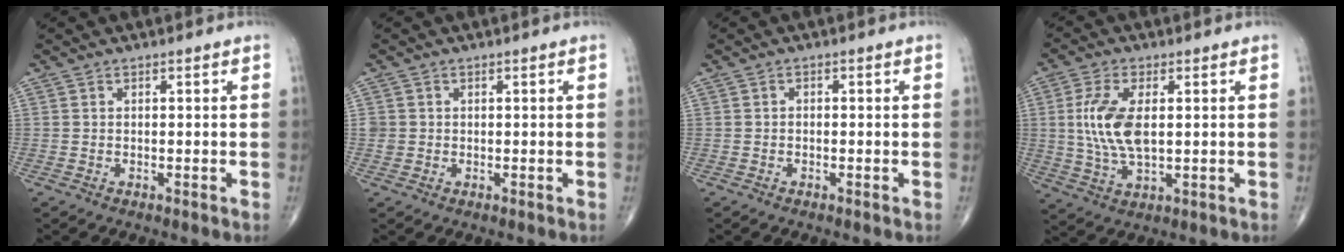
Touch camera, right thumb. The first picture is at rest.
{"total": 1.7, "force": [0.0, 1.6, 0.4], "torque": [0.001, 0.004, 0.002]}
{"total": 0.7, "force": [-0.3, 0.5, 0.4], "torque": [0.000, 0.004, -0.011]}
{"total": 10.4, "force": [1.1, 5.0, 9.0], "torque": [-0.192, -0.007, 0.025]}